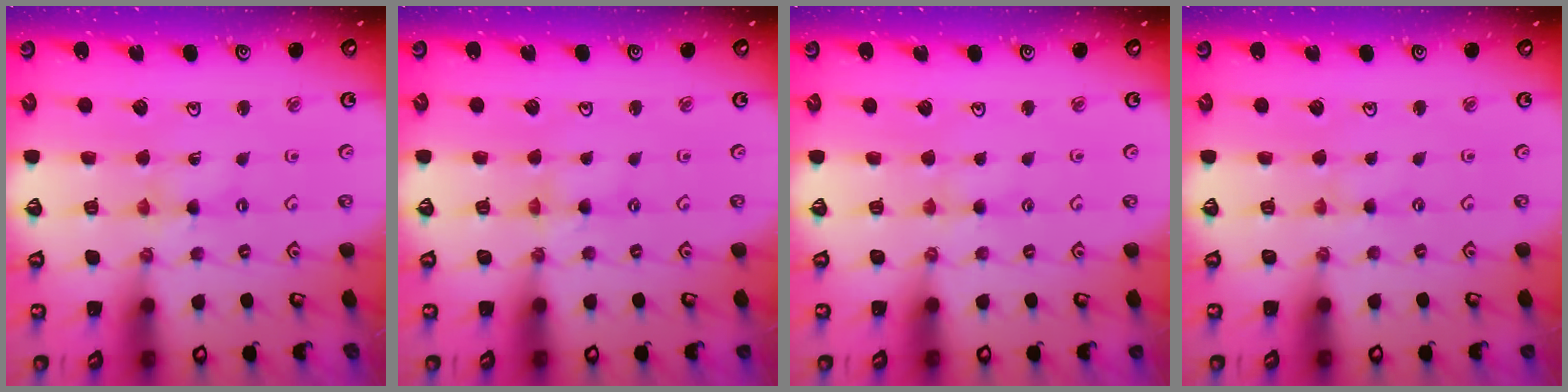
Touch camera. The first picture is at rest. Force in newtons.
{"total": 0.0}
{"total": 2.8, "press": 2.7, "slide": 0.4}
{"total": 0.7, "press": 0.7, "slide": 0.1}